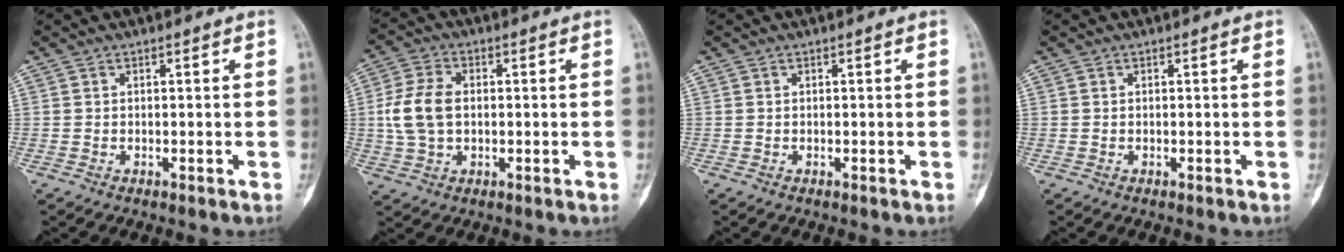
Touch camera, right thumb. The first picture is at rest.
{"total": 8.7, "force": [0.2, 5.7, 6.5], "torque": [-0.135, 0.011, 0.004]}
{"total": 0.0}
{"total": 0.0}